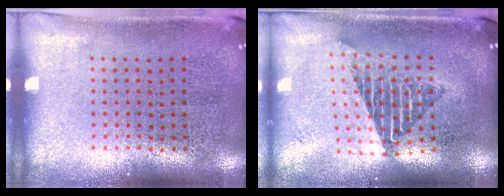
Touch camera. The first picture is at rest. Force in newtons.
{"total": 1.7, "press": 1.4, "slide": 1.0}